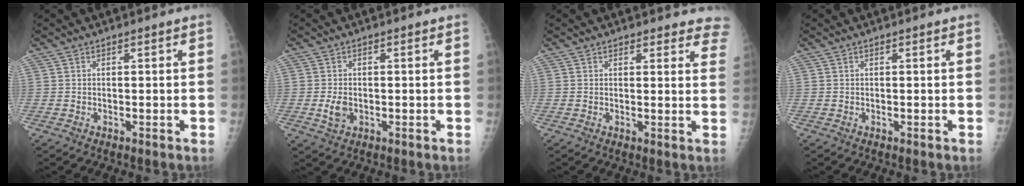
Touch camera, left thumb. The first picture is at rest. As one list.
[{"total": 3.1, "force": [-0.5, 2.2, 2.1], "torque": [-0.038, -0.002, -0.006]}, {"total": 7.6, "force": [6.9, 2.7, 1.2], "torque": [0.042, -0.025, 0.048]}, {"total": 0.0}]